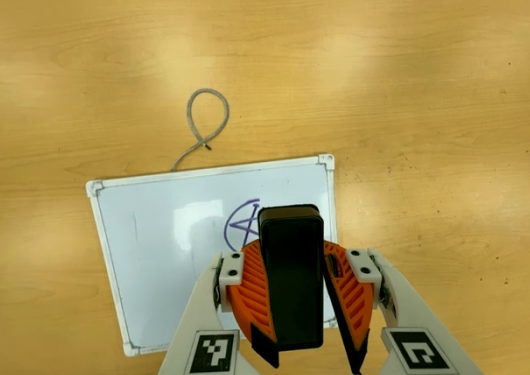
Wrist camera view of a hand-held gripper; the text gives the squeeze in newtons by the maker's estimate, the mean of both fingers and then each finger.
{"total": 10.6, "left": 11.0, "right": 10.2}